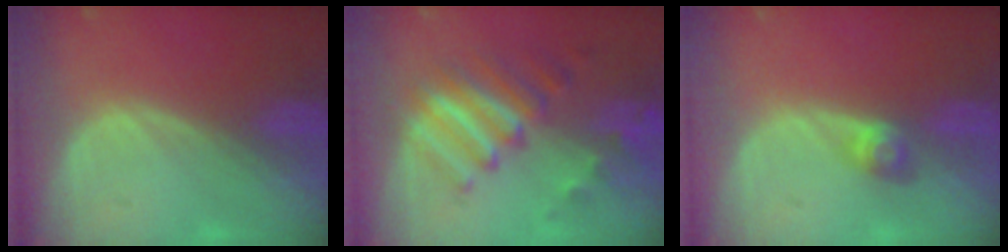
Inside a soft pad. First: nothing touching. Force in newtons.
{"total": 9.5, "press": 8.2, "slide": 4.9}
{"total": 2.8, "press": 2.5, "slide": 1.2}